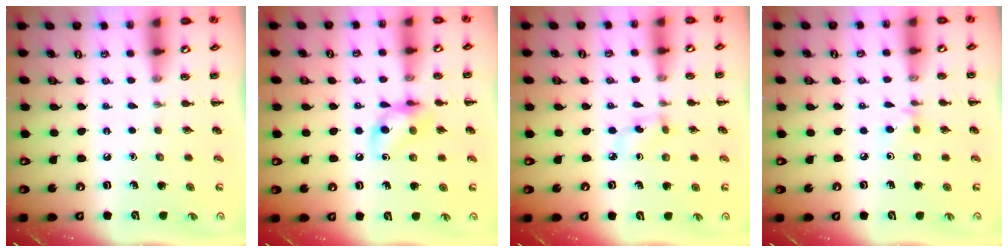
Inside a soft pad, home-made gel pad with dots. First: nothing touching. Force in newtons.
{"total": 10.4, "press": 10.3, "slide": 1.5}
{"total": 4.6, "press": 4.4, "slide": 1.5}
{"total": 2.8, "press": 2.6, "slide": 1.0}